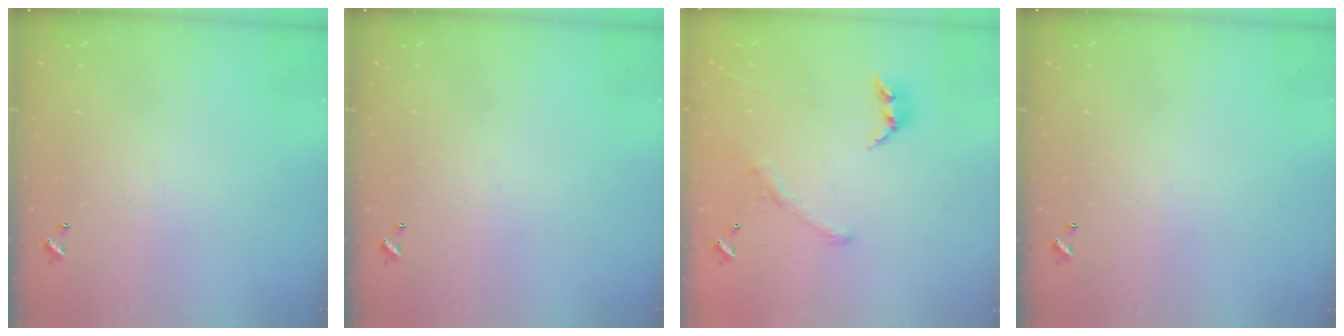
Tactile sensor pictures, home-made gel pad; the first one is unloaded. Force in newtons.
{"total": 0.0}
{"total": 1.2, "press": 0.5, "slide": 1.1}
{"total": 0.0}